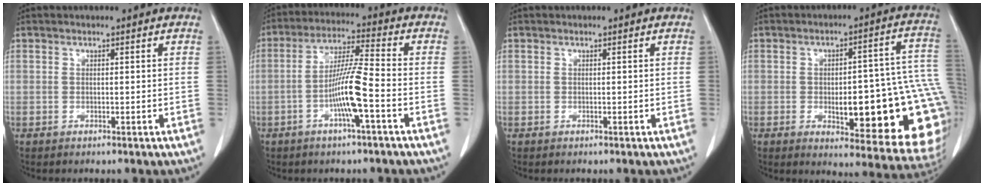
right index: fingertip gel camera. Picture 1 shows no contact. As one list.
[{"total": 8.9, "force": [-2.9, -0.1, 8.4], "torque": [-0.163, 0.003, -0.057]}, {"total": 0.0}, {"total": 22.5, "force": [-4.2, 5.7, 21.3], "torque": [-0.178, 0.026, -0.031]}]